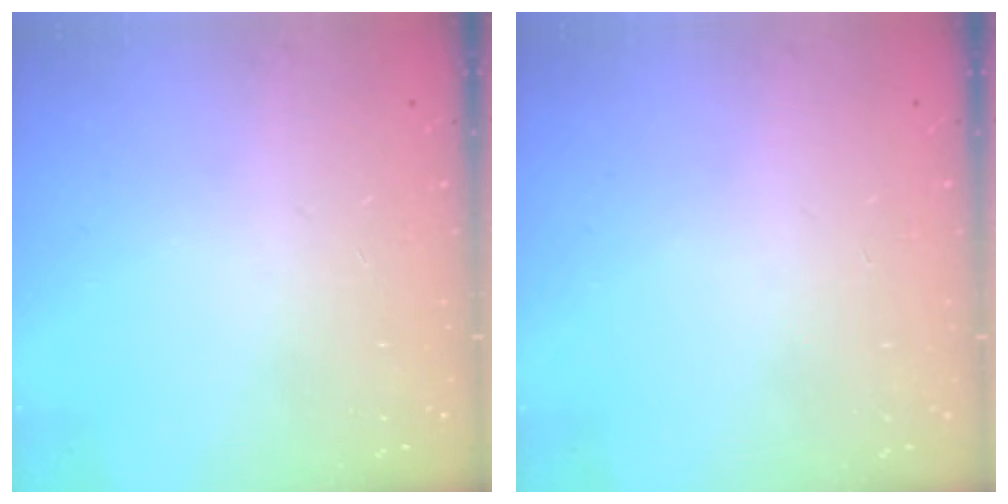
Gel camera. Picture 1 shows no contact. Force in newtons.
{"total": 0.0}